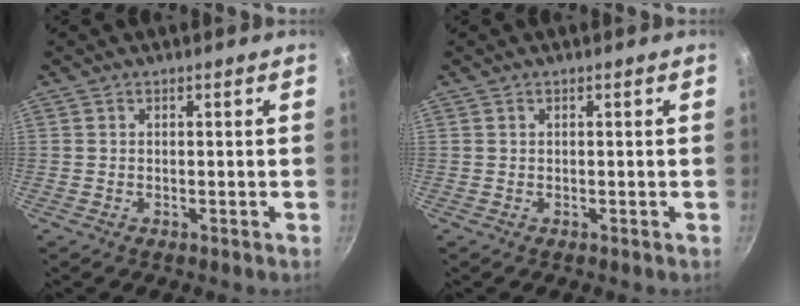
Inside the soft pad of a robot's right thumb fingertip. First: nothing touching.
{"total": 0.0}